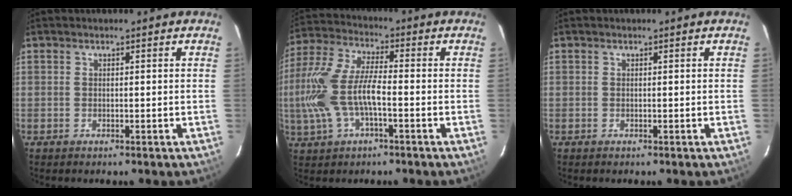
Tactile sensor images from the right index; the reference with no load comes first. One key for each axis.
{"total": 13.5, "fx": -3.0, "fy": 5.1, "fz": 12.2, "tx": -0.264, "ty": 0.002, "tz": -0.056}
{"total": 0.0}